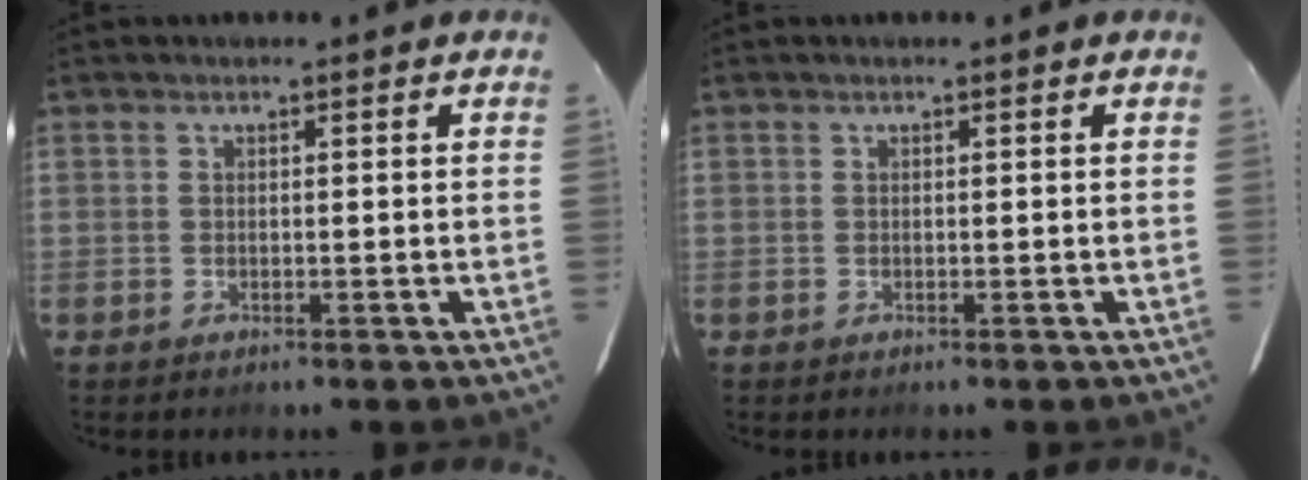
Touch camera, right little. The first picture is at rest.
{"total": 0.0}